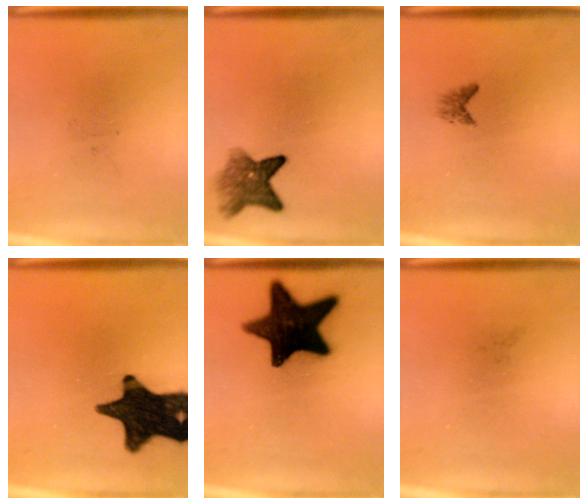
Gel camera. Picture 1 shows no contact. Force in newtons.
{"total": 5.9}
{"total": 1.1}
{"total": 17.9}
{"total": 17.8}
{"total": 0.0}